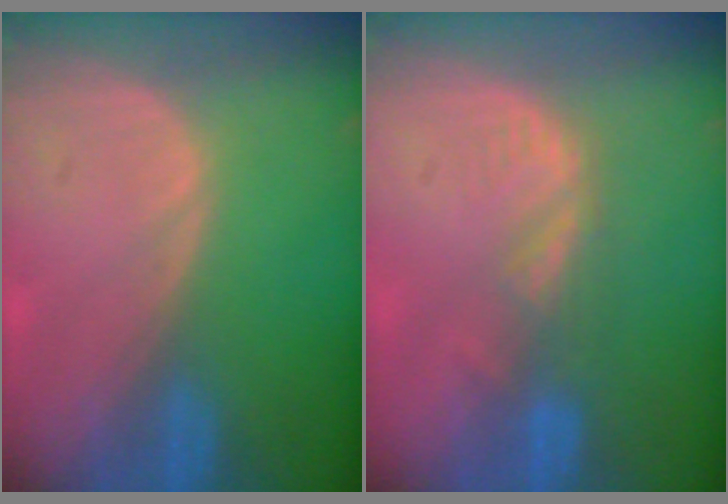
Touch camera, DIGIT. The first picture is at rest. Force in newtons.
{"total": 3.6, "press": 3.1, "slide": 1.8}